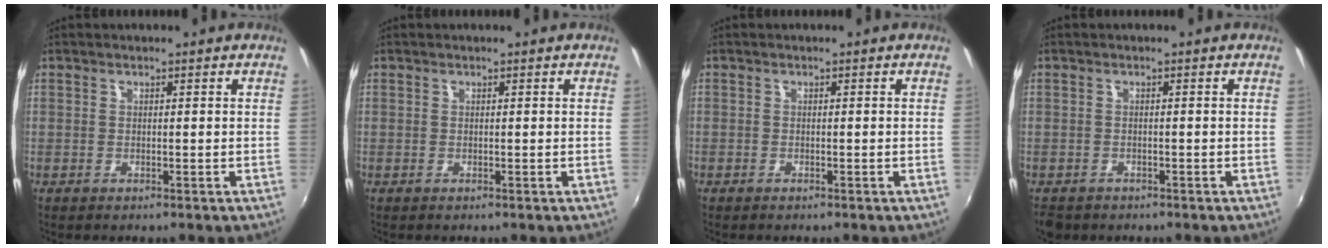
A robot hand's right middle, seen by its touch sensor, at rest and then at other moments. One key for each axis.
{"total": 0.0}
{"total": 0.0}
{"total": 3.5, "fx": -2.5, "fy": 2.0, "fz": 1.2, "tx": -0.036, "ty": -0.011, "tz": -0.040}